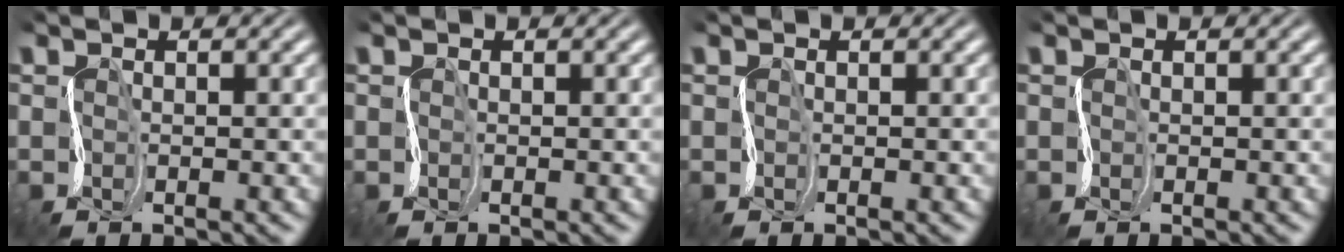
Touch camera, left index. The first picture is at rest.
{"total": 0.0}
{"total": 0.0}
{"total": 0.0}